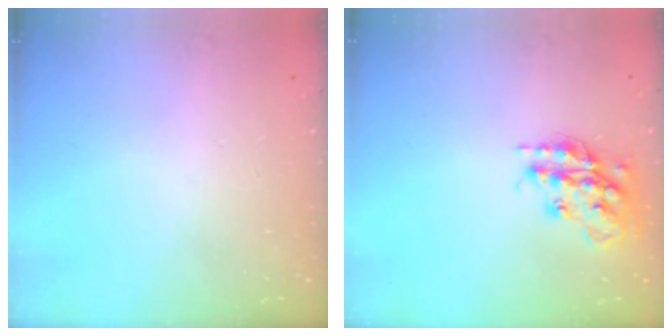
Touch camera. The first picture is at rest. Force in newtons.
{"total": 17.1, "press": 17.1, "slide": 1.4}